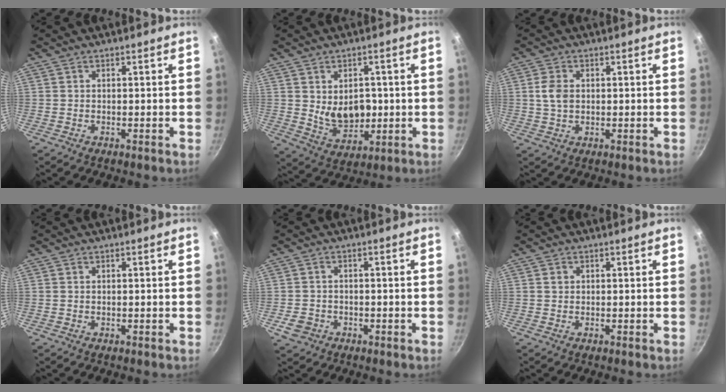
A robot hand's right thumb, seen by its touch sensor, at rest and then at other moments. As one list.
[{"total": 9.0, "force": [0.4, 6.4, 6.3], "torque": [-0.074, -0.019, 0.021]}, {"total": 4.4, "force": [0.6, 3.0, 3.1], "torque": [-0.058, 0.002, 0.010]}, {"total": 0.0}, {"total": 3.8, "force": [-1.5, 3.2, 1.5], "torque": [-0.025, 0.015, -0.019]}, {"total": 1.0, "force": [0.3, 0.9, 0.4], "torque": [-0.004, 0.002, 0.004]}]